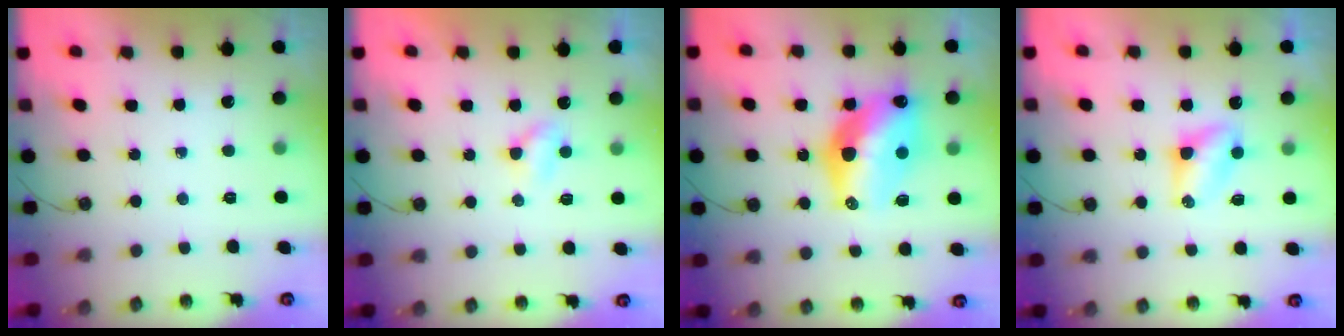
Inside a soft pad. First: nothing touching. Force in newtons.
{"total": 2.7, "press": 2.6, "slide": 0.4}
{"total": 14.9, "press": 14.9, "slide": 1.2}
{"total": 5.3, "press": 5.3, "slide": 0.4}